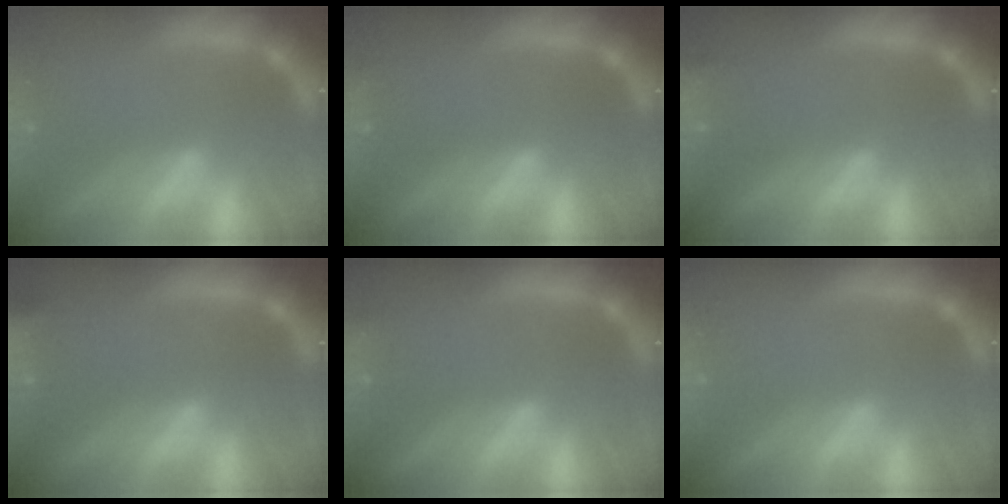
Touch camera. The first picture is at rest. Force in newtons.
{"total": 0.9}
{"total": 2.4}
{"total": 5.5}
{"total": 1.4}
{"total": 0.0}